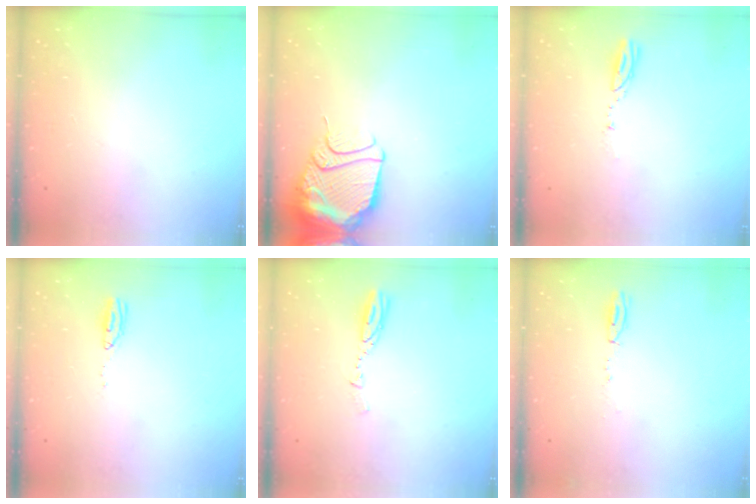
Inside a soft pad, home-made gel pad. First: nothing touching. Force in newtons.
{"total": 13.8, "press": 13.7, "slide": 1.4}
{"total": 3.1, "press": 3.1, "slide": 0.3}
{"total": 9.3, "press": 5.1, "slide": 7.7}
{"total": 3.7, "press": 3.7, "slide": 0.4}
{"total": 3.9, "press": 3.8, "slide": 0.9}